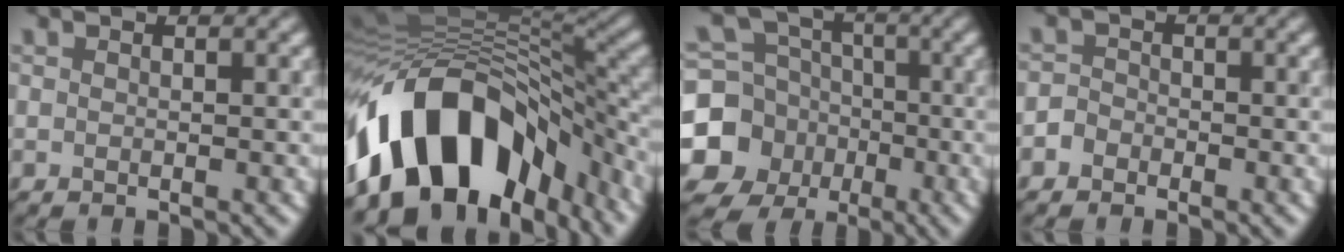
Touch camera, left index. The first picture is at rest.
{"total": 14.5, "force": [-7.0, 8.8, 9.1], "torque": [-0.150, 0.021, -0.119]}
{"total": 10.3, "force": [-3.1, 9.5, 2.6], "torque": [-0.075, -0.025, -0.080]}
{"total": 1.3, "force": [-0.9, 0.9, 0.1], "torque": [0.007, 0.008, -0.023]}